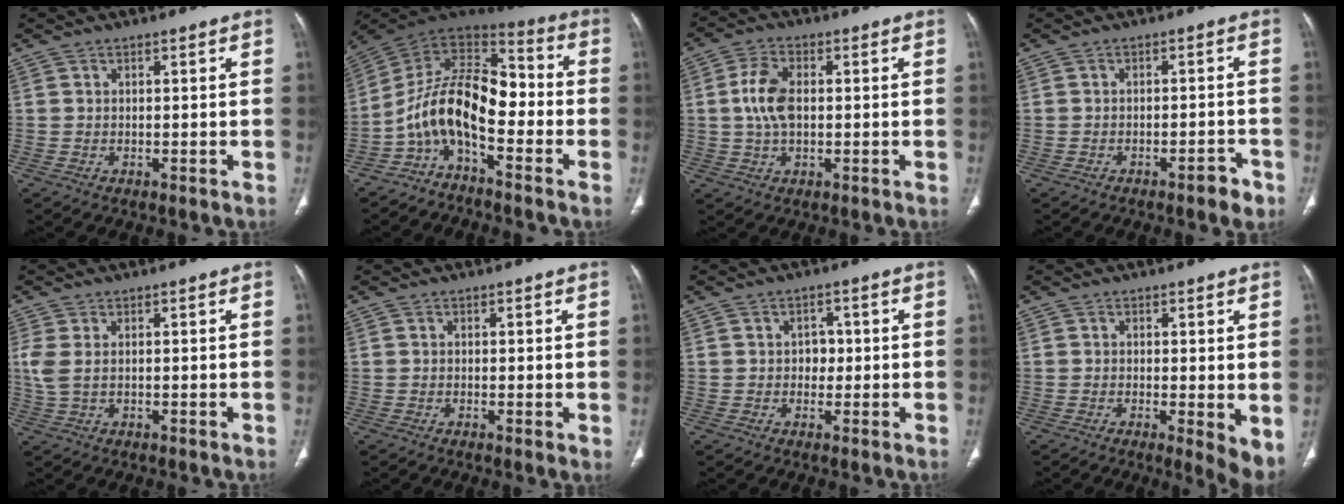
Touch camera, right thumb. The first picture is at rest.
{"total": 13.7, "force": [-4.9, 6.7, 10.9], "torque": [-0.173, 0.094, -0.097]}
{"total": 7.2, "force": [0.4, 4.2, 5.8], "torque": [-0.118, 0.008, 0.005]}
{"total": 3.3, "force": [-2.3, 1.1, 2.1], "torque": [-0.017, 0.020, -0.030]}
{"total": 3.3, "force": [0.4, 1.6, 2.8], "torque": [-0.081, 0.003, 0.014]}
{"total": 1.2, "force": [0.0, 0.2, 1.1], "torque": [-0.018, -0.006, -0.003]}
{"total": 2.7, "force": [-0.1, 2.2, 1.4], "torque": [0.004, 0.007, -0.006]}
{"total": 5.2, "force": [-0.5, 1.4, 5.0], "torque": [-0.066, -0.016, -0.010]}